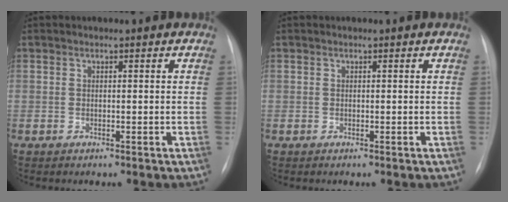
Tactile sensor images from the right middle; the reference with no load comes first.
{"total": 0.0}